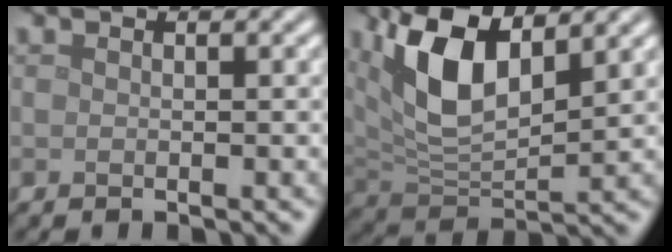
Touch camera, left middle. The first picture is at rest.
{"total": 8.6, "force": [3.5, 3.9, 6.8], "torque": [-0.141, 0.001, 0.061]}